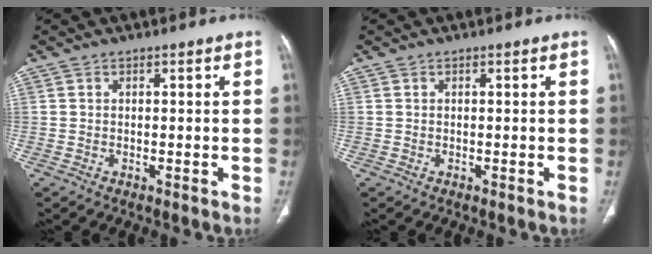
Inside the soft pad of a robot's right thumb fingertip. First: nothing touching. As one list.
[{"total": 0.0}]